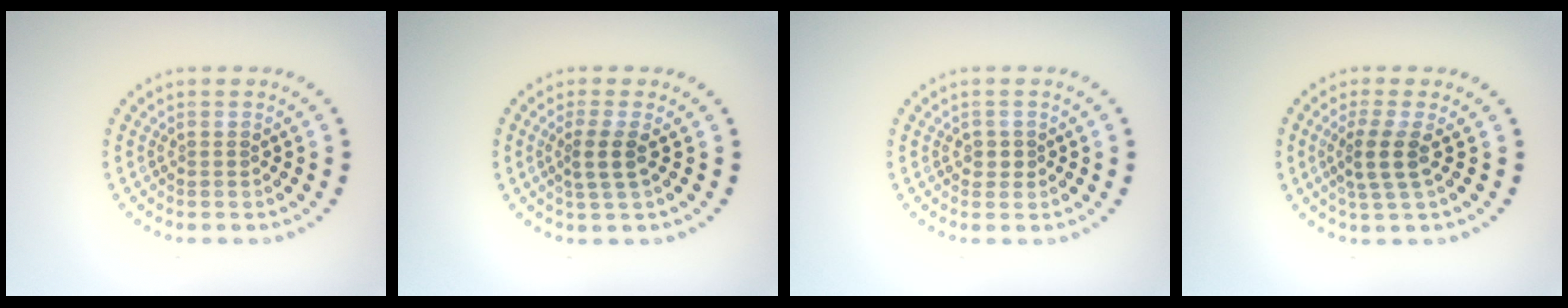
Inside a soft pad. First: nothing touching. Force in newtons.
{"total": 2.2, "press": 1.8, "slide": 1.3}
{"total": 1.1, "press": 1.0, "slide": 0.5}
{"total": 2.6, "press": 2.1, "slide": 1.6}